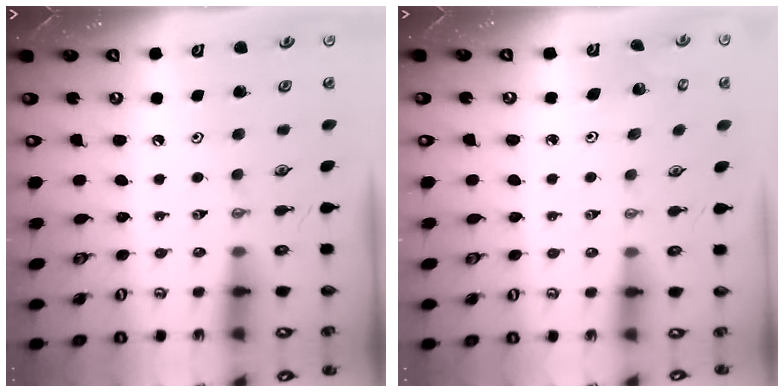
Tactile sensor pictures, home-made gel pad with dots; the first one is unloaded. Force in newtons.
{"total": 2.5, "press": 2.5, "slide": 0.2}